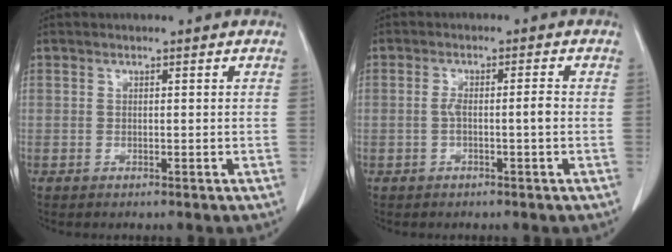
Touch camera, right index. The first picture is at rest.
{"total": 2.7, "force": [-0.5, 0.1, 2.6], "torque": [-0.047, 0.008, -0.006]}